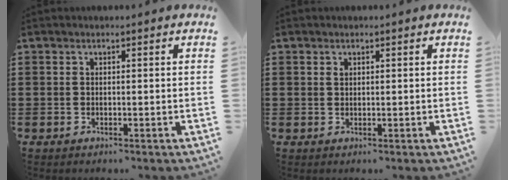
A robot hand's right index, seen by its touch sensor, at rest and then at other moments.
{"total": 0.6, "force": [0.3, 0.5, 0.2], "torque": [-0.007, 0.002, 0.007]}